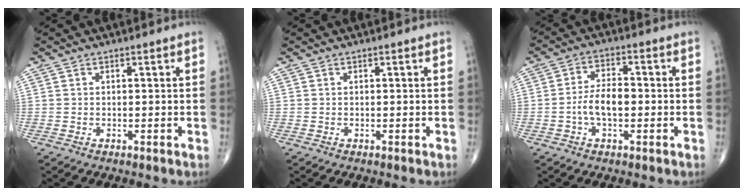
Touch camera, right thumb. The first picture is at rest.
{"total": 0.0}
{"total": 6.4, "force": [-1.2, 3.3, 5.3], "torque": [-0.101, 0.018, -0.027]}